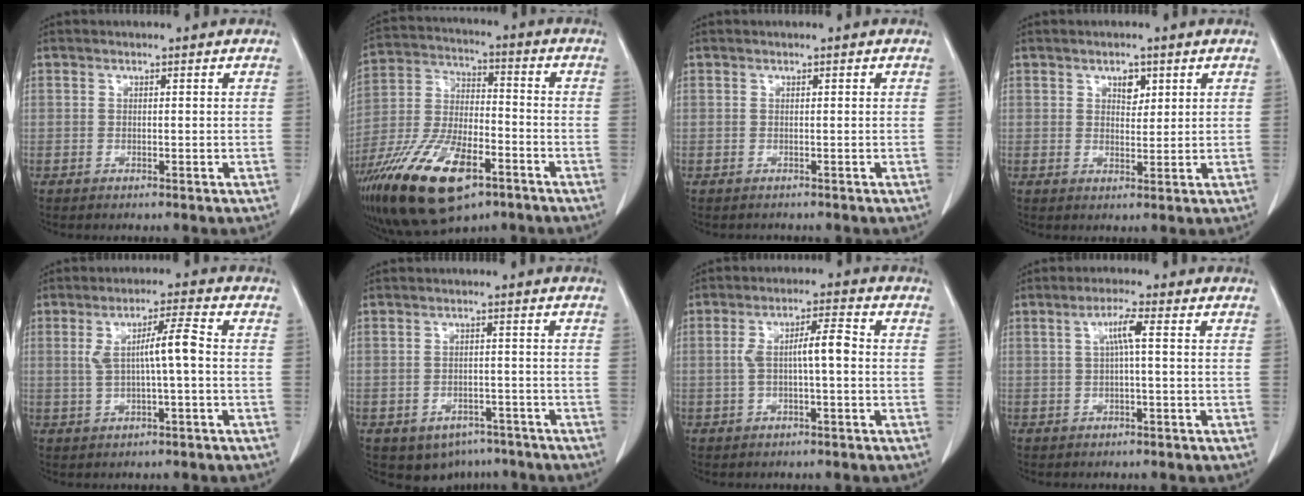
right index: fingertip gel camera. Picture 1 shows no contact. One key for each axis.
{"total": 19.0, "fx": -10.6, "fy": 7.3, "fz": 14.0, "tx": -0.296, "ty": -0.017, "tz": -0.188}
{"total": 0.6, "fx": -0.4, "fy": 0.4, "fz": 0.3, "tx": -0.001, "ty": 0.002, "tz": -0.004}
{"total": 2.6, "fx": 1.4, "fy": 1.5, "fz": 1.6, "tx": -0.021, "ty": -0.002, "tz": 0.023}
{"total": 6.1, "fx": 0.2, "fy": 0.4, "fz": 6.1, "tx": -0.110, "ty": 0.013, "tz": 0.005}
{"total": 6.9, "fx": -4.8, "fy": 4.7, "fz": 1.7, "tx": -0.017, "ty": 0.010, "tz": -0.061}
{"total": 5.9, "fx": -0.2, "fy": 1.2, "fz": 5.7, "tx": -0.110, "ty": 0.022, "tz": -0.003}
{"total": 3.4, "fx": 0.5, "fy": 0.0, "fz": 3.3, "tx": -0.064, "ty": 0.008, "tz": 0.011}